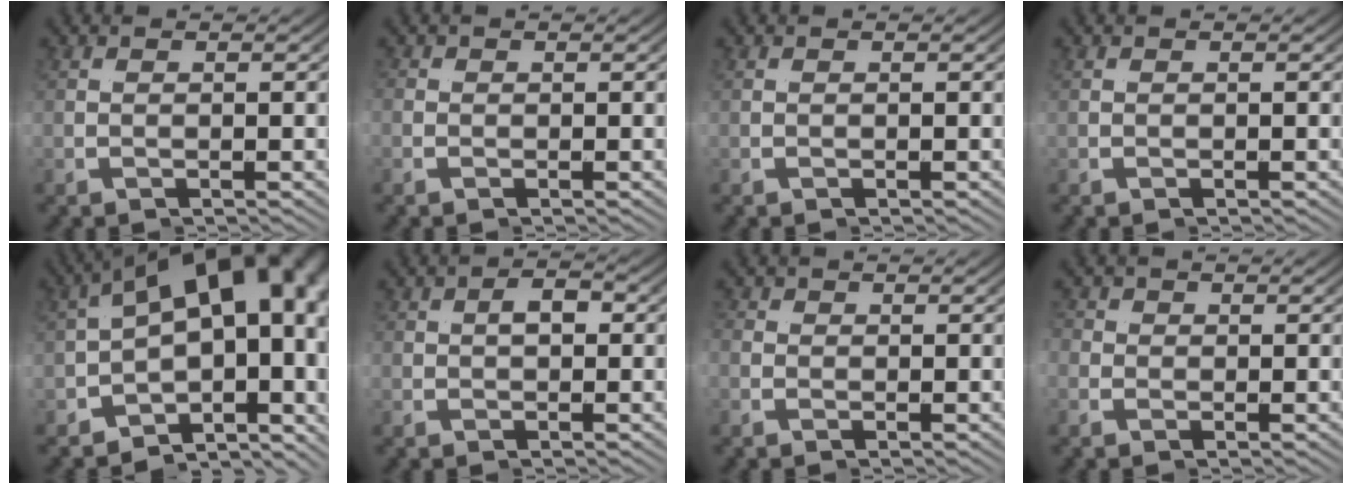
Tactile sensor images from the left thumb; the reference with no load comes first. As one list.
[{"total": 1.1, "force": [-0.1, 0.9, -0.6], "torque": [0.002, -0.008, 0.001]}, {"total": 0.0}, {"total": 0.0}, {"total": 13.1, "force": [0.1, 7.7, 10.6], "torque": [-0.137, 0.011, -0.012]}, {"total": 2.0, "force": [-0.4, 1.7, 1.1], "torque": [-0.023, -0.012, -0.002]}, {"total": 1.3, "force": [-0.3, 1.0, -0.8], "torque": [0.003, -0.009, -0.005]}, {"total": 2.1, "force": [0.1, 2.1, -0.5], "torque": [-0.005, -0.010, 0.004]}]